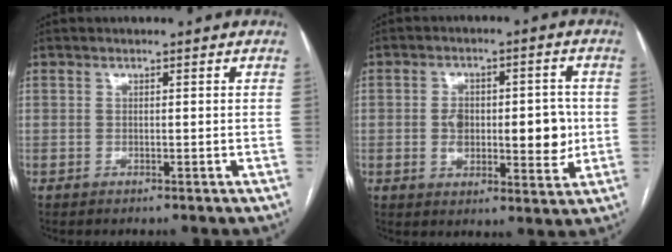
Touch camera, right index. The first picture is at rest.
{"total": 10.4, "force": [-0.4, 5.1, 9.1], "torque": [-0.132, 0.009, 0.004]}